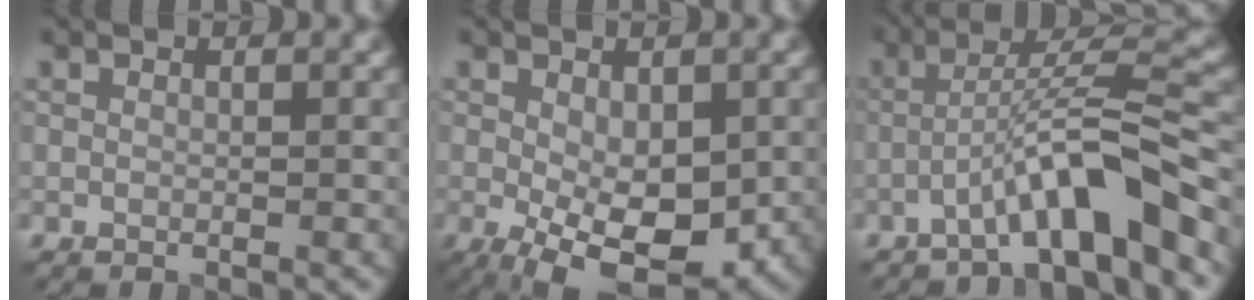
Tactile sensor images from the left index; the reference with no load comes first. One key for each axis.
{"total": 8.7, "fx": -2.1, "fy": 4.4, "fz": 7.2, "tx": -0.130, "ty": -0.024, "tz": -0.022}
{"total": 7.4, "fx": -4.1, "fy": 0.9, "fz": 6.0, "tx": -0.099, "ty": 0.025, "tz": -0.071}